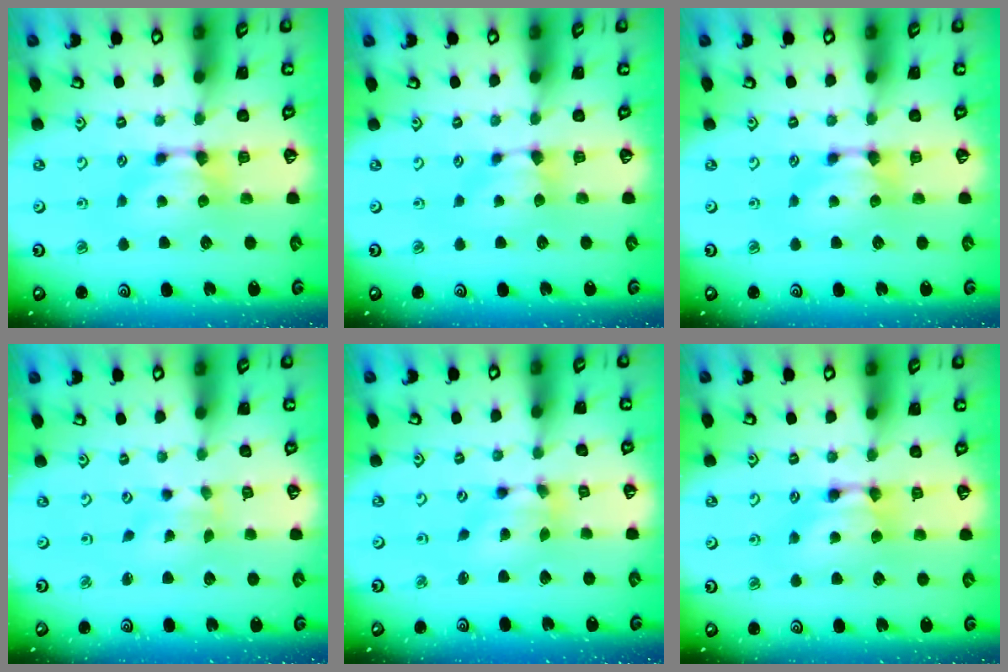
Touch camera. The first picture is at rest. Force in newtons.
{"total": 0.8, "press": 0.7, "slide": 0.5}
{"total": 0.0}
{"total": 2.4, "press": 2.2, "slide": 1.0}
{"total": 4.9, "press": 4.4, "slide": 2.1}
{"total": 1.6, "press": 1.5, "slide": 0.1}